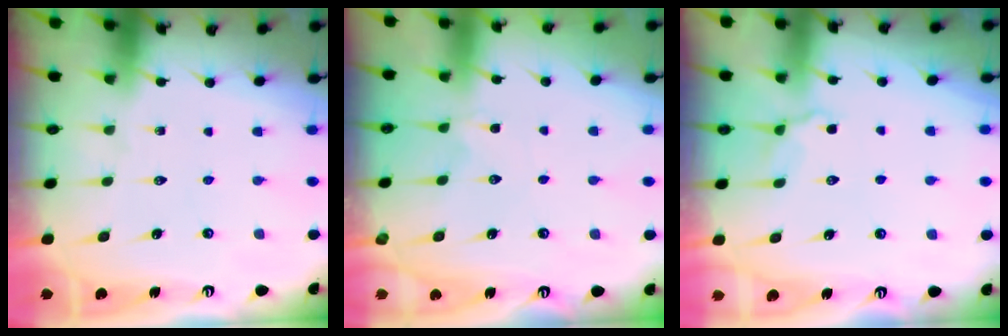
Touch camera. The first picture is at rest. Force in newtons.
{"total": 0.6, "press": 0.5, "slide": 0.3}
{"total": 3.1, "press": 2.6, "slide": 1.6}